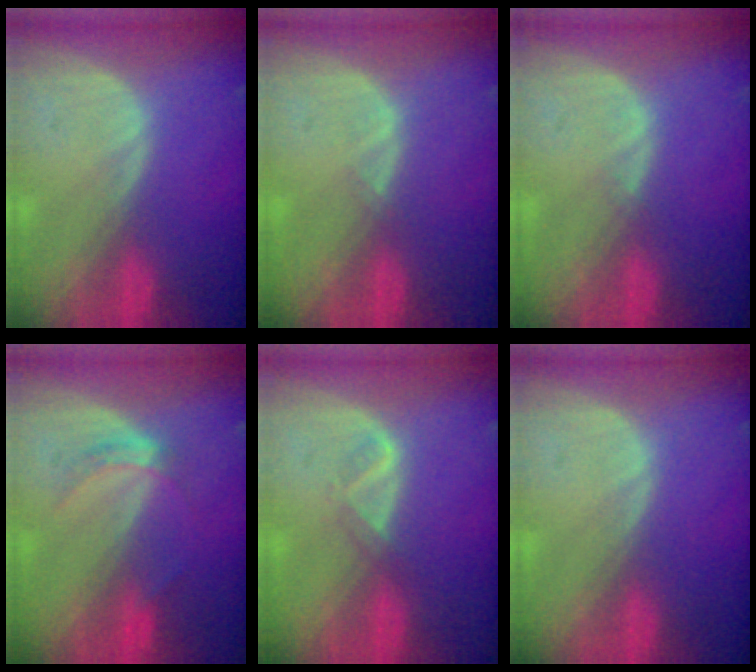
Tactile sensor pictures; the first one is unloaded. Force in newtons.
{"total": 0.7, "press": 0.5, "slide": 0.4}
{"total": 0.5, "press": 0.5, "slide": 0.1}
{"total": 3.2, "press": 2.9, "slide": 1.3}
{"total": 1.9, "press": 1.8, "slide": 0.7}
{"total": 0.0}